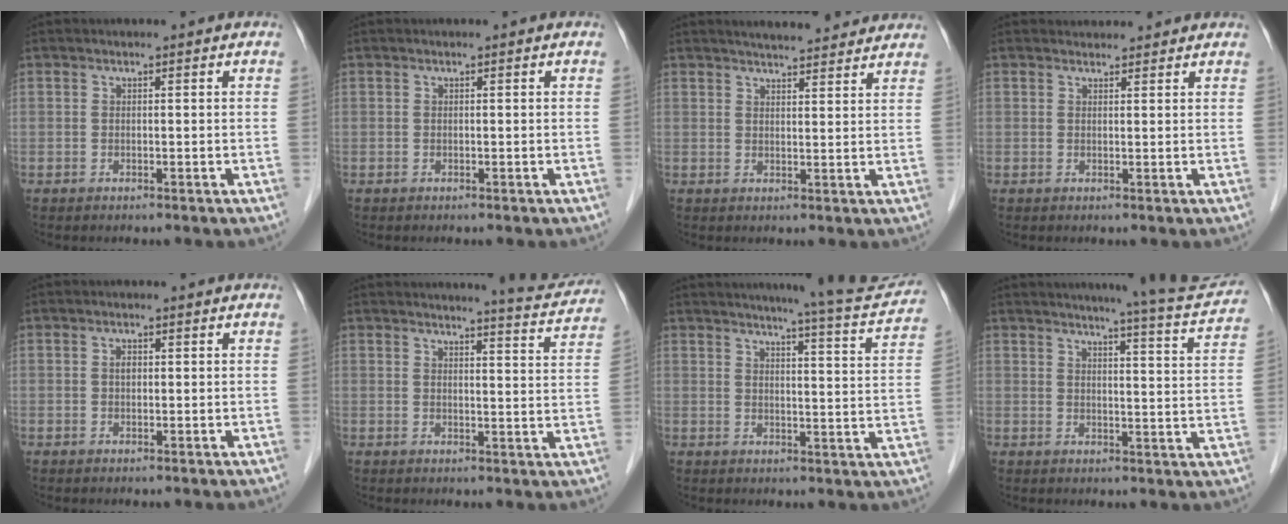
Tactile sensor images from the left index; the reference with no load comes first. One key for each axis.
{"total": 0.0}
{"total": 9.8, "fx": 8.9, "fy": 1.6, "fz": 3.8, "tx": -0.049, "ty": 0.010, "tz": 0.106}
{"total": 2.4, "fx": 2.3, "fy": 0.7, "fz": 0.1, "tx": -0.006, "ty": 0.013, "tz": 0.028}
{"total": 1.0, "fx": 0.1, "fy": 0.7, "fz": 0.8, "tx": -0.015, "ty": 0.003, "tz": 0.002}
{"total": 7.6, "fx": 7.5, "fy": -0.1, "fz": 1.3, "tx": -0.022, "ty": -0.026, "tz": 0.076}
{"total": 13.3, "fx": 12.5, "fy": -0.5, "fz": 4.5, "tx": -0.061, "ty": -0.040, "tz": 0.142}
{"total": 12.6, "fx": 11.8, "fy": -0.7, "fz": 4.2, "tx": -0.056, "ty": -0.043, "tz": 0.130}